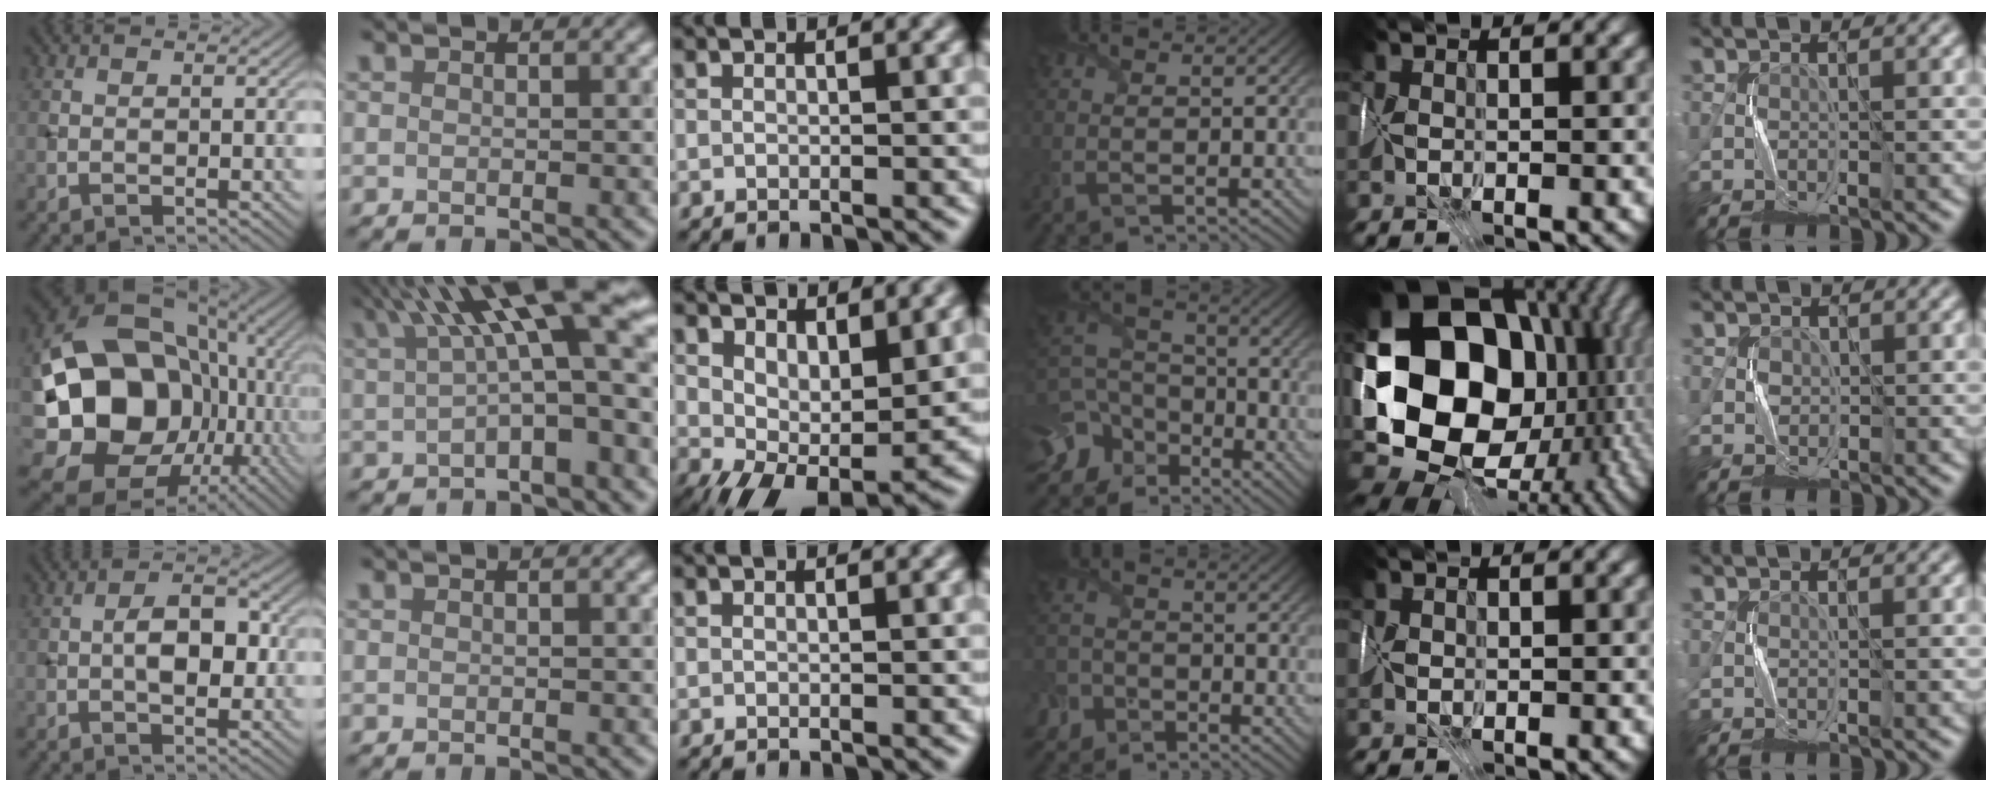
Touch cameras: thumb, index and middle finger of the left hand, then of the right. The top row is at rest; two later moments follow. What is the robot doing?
{"motion": "fold", "object": "map"}